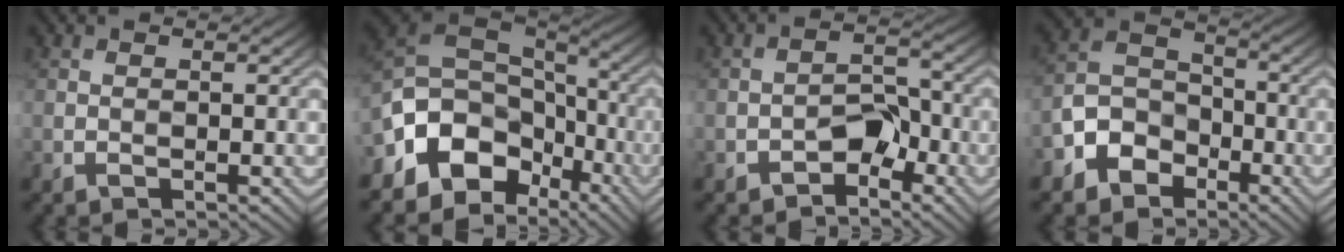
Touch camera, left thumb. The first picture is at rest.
{"total": 13.3, "force": [-4.9, 10.0, 7.2], "torque": [-0.185, -0.030, -0.071]}
{"total": 3.9, "force": [-2.7, 1.8, 2.1], "torque": [-0.032, 0.013, -0.045]}
{"total": 7.0, "force": [-4.4, 4.8, 2.6], "torque": [-0.066, -0.007, -0.104]}